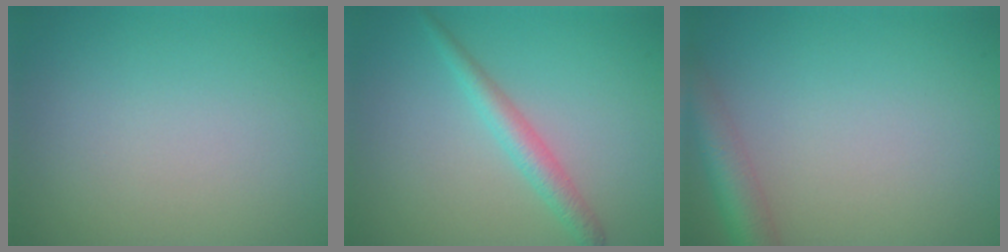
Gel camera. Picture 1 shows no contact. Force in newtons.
{"total": 2.4, "press": 2.4, "slide": 0.1}
{"total": 3.7, "press": 3.7, "slide": 0.2}